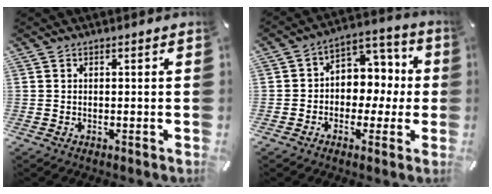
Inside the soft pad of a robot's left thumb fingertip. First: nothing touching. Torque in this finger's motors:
{"motor_torque": [1.55, 1.55, 0.63, -0.40, 0.25]}